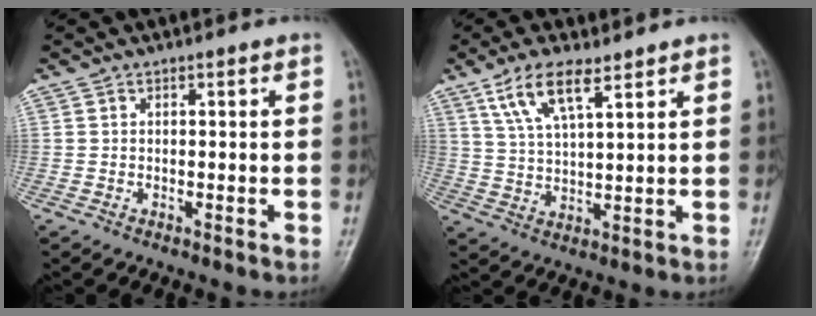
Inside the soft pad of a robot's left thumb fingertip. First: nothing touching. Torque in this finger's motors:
{"motor_torque": [0.27, 0.27, 0.33, -0.22, 0.06]}